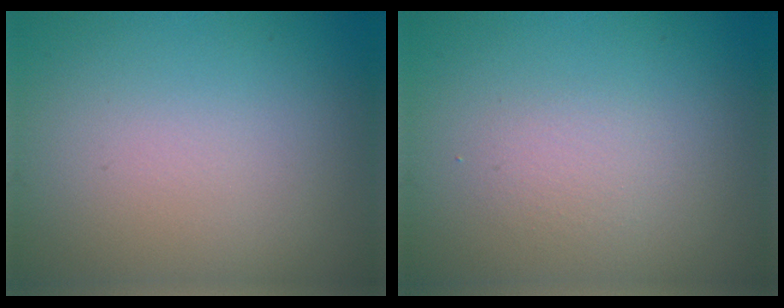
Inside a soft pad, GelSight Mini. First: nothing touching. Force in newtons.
{"total": 1.2, "press": 1.2, "slide": 0.0}